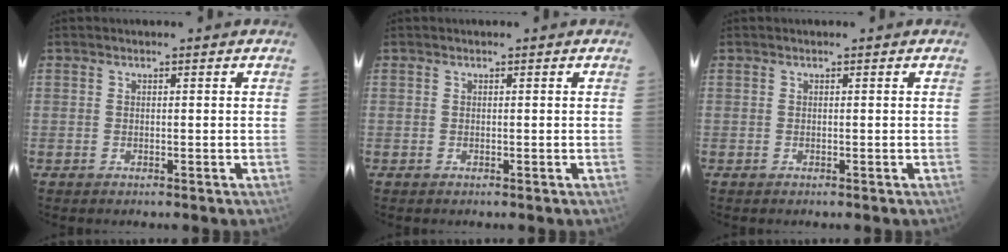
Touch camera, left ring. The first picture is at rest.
{"total": 0.0}
{"total": 0.0}